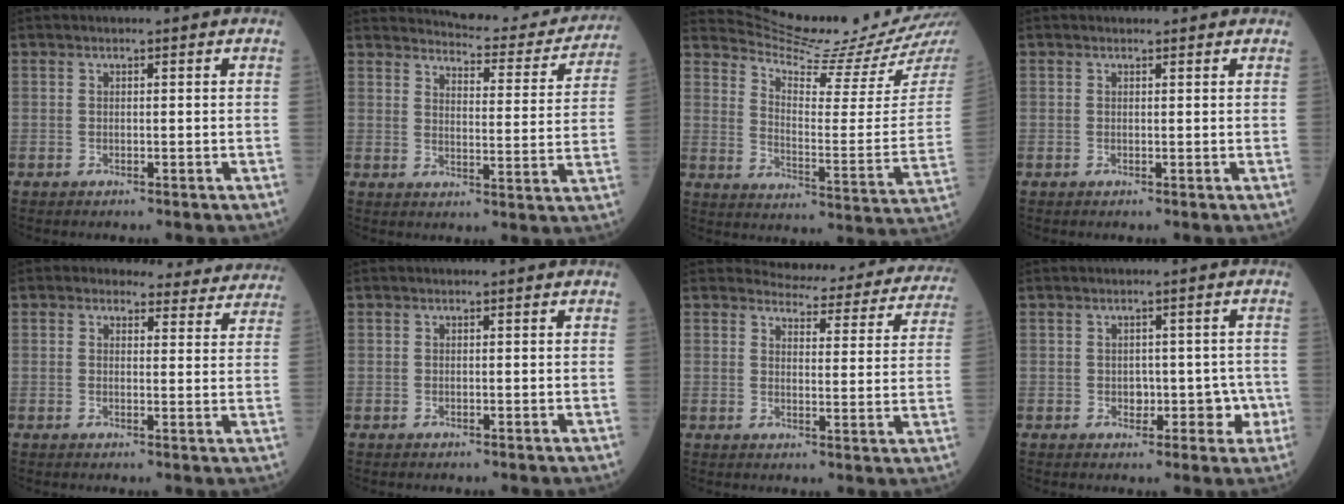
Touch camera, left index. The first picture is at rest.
{"total": 17.3, "force": [16.5, 3.4, 4.0], "torque": [-0.036, -0.043, 0.185]}
{"total": 17.3, "force": [16.5, -1.1, 5.0], "torque": [-0.093, -0.094, 0.231]}
{"total": 1.8, "force": [1.6, 0.4, 0.5], "torque": [-0.013, 0.017, 0.020]}
{"total": 10.0, "force": [9.3, 3.6, 0.8], "torque": [0.027, 0.005, 0.081]}
{"total": 0.0}
{"total": 16.8, "force": [16.1, 3.8, 2.6], "torque": [-0.005, -0.051, 0.163]}
{"total": 4.4, "force": [-1.0, 3.3, 2.7], "torque": [-0.021, 0.022, -0.007]}